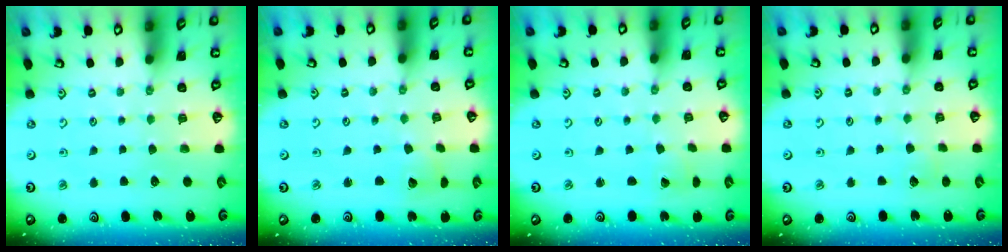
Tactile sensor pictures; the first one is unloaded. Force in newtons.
{"total": 2.5, "press": 2.5, "slide": 0.3}
{"total": 2.6, "press": 2.6, "slide": 0.2}
{"total": 2.4, "press": 2.4, "slide": 0.2}